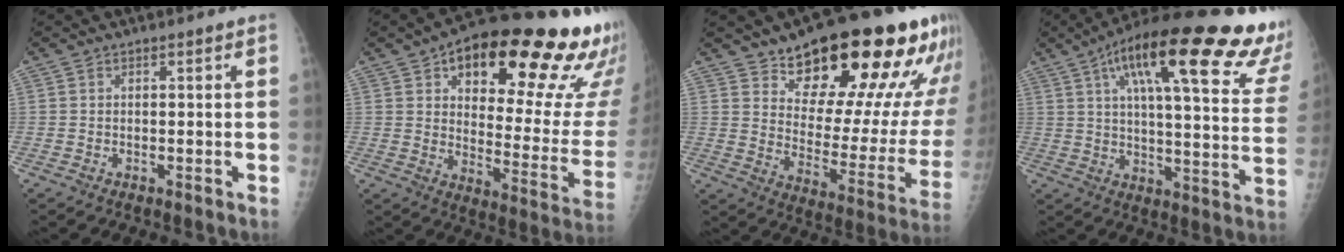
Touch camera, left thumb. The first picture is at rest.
{"total": 28.3, "force": [16.7, 9.8, 20.7], "torque": [-0.242, -0.055, 0.230]}
{"total": 24.7, "force": [16.5, 8.6, 16.2], "torque": [-0.188, -0.087, 0.239]}
{"total": 31.2, "force": [18.2, 7.1, 24.3], "torque": [-0.297, -0.018, 0.251]}